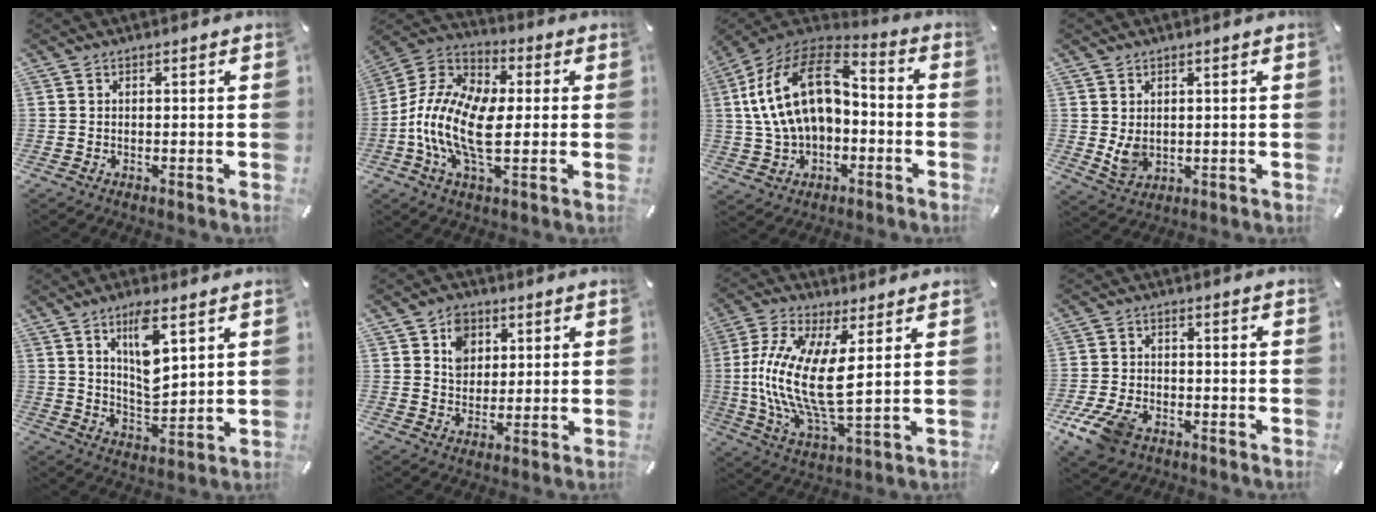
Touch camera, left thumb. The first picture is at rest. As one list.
[{"total": 14.3, "force": [-3.1, 7.2, 11.9], "torque": [-0.277, -0.013, -0.065]}, {"total": 19.8, "force": [2.5, 13.3, 14.4], "torque": [-0.293, 0.011, 0.041]}, {"total": 4.8, "force": [1.3, 3.8, 2.6], "torque": [-0.054, -0.011, 0.021]}, {"total": 11.0, "force": [5.4, 4.4, 8.5], "torque": [-0.142, -0.021, 0.093]}, {"total": 7.0, "force": [2.7, 6.0, 2.4], "torque": [-0.036, 0.002, 0.046]}, {"total": 15.4, "force": [1.9, 5.4, 14.3], "torque": [-0.317, -0.019, 0.031]}, {"total": 8.8, "force": [-5.0, 5.3, 4.9], "torque": [-0.114, 0.015, -0.093]}]